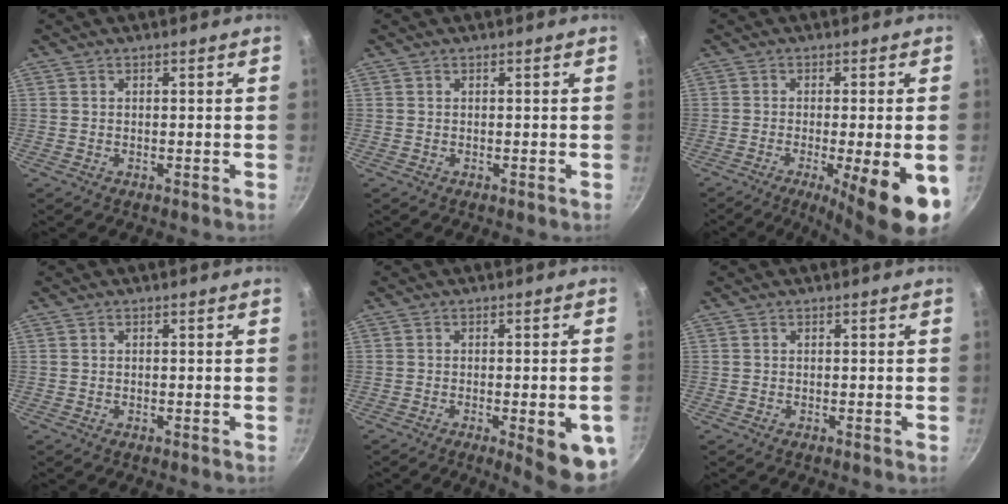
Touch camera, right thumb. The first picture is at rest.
{"total": 0.0}
{"total": 13.7, "force": [-4.9, 2.6, 12.6], "torque": [-0.169, -0.002, -0.065]}
{"total": 0.0}
{"total": 10.2, "force": [-3.5, 2.6, 9.2], "torque": [-0.089, 0.009, -0.038]}
{"total": 0.0}